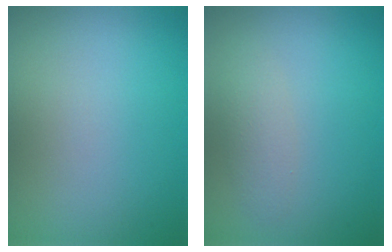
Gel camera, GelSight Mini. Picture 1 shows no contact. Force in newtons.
{"total": 1.7, "press": 1.7, "slide": 0.0}